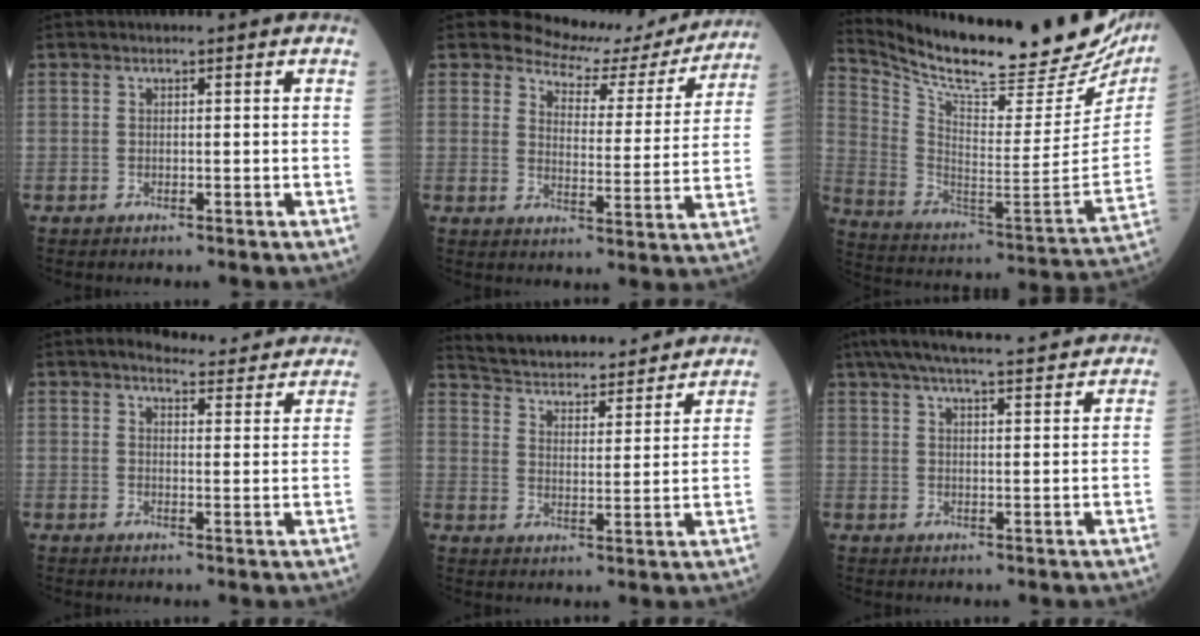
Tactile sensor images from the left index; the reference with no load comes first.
{"total": 12.3, "force": [11.5, 4.3, 1.3], "torque": [-0.011, -0.018, 0.132]}
{"total": 29.6, "force": [25.7, 5.1, 13.9], "torque": [-0.241, -0.076, 0.361]}
{"total": 8.4, "force": [8.0, 1.9, 1.8], "torque": [-0.014, 0.005, 0.078]}
{"total": 21.9, "force": [20.6, 3.6, 6.7], "torque": [-0.109, -0.004, 0.279]}
{"total": 17.5, "force": [15.7, 1.4, 7.5], "torque": [-0.125, 0.042, 0.217]}